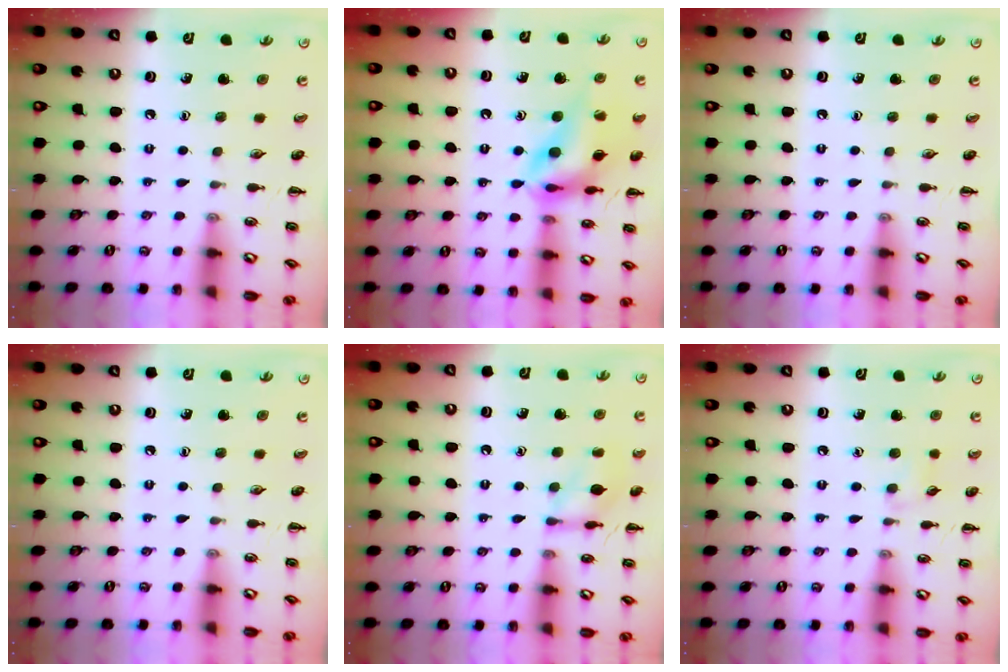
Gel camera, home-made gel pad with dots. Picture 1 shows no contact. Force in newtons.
{"total": 18.0, "press": 17.8, "slide": 2.9}
{"total": 0.0}
{"total": 0.0}
{"total": 9.8, "press": 9.8, "slide": 0.4}
{"total": 5.1, "press": 4.8, "slide": 1.8}